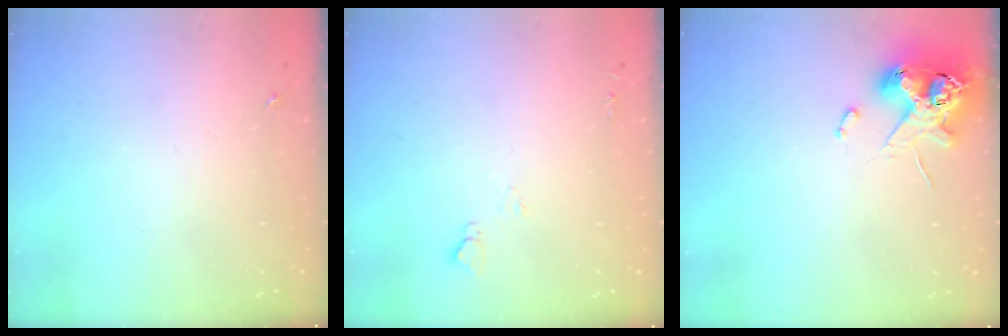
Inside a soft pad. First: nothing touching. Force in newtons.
{"total": 4.9, "press": 4.9, "slide": 0.6}
{"total": 11.7, "press": 11.5, "slide": 1.7}